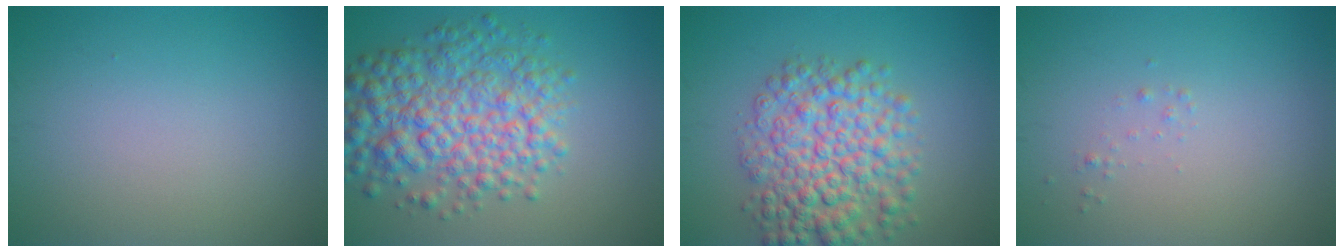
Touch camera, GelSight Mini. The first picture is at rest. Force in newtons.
{"total": 7.7, "press": 7.7, "slide": 0.2}
{"total": 7.4, "press": 7.4, "slide": 0.1}
{"total": 0.5, "press": 0.5, "slide": 0.0}